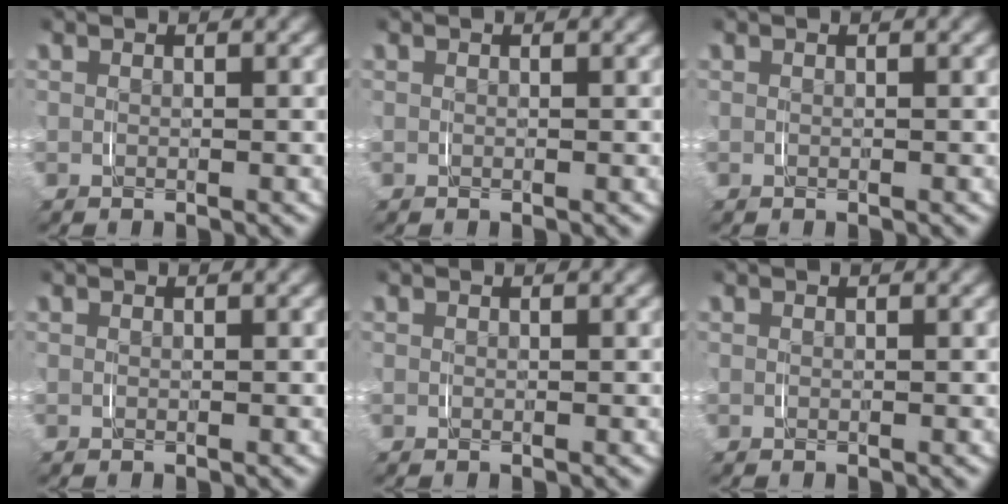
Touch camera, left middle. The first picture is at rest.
{"total": 0.0}
{"total": 0.0}
{"total": 0.0}
{"total": 0.0}
{"total": 0.0}